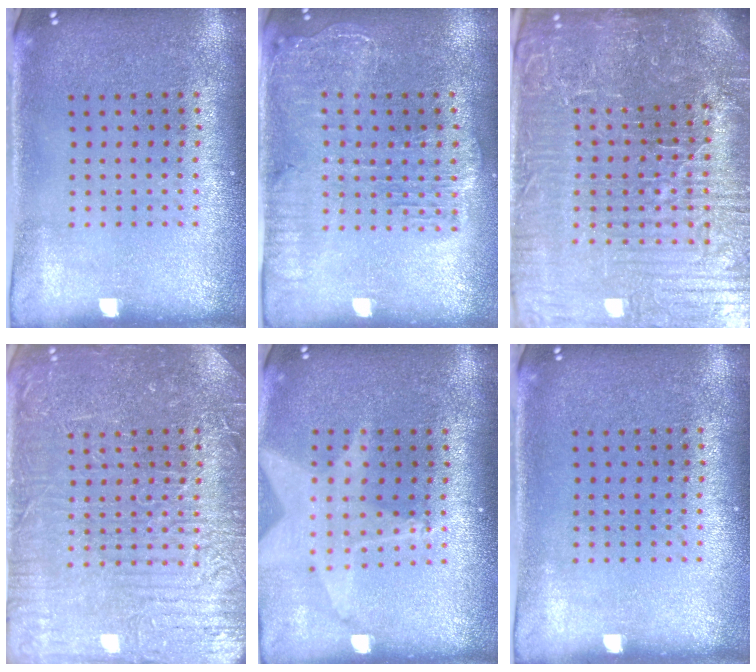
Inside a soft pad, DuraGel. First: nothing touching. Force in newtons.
{"total": 2.0, "press": 1.8, "slide": 0.8}
{"total": 7.2, "press": 6.4, "slide": 3.3}
{"total": 4.6, "press": 4.6, "slide": 0.6}
{"total": 2.0, "press": 1.5, "slide": 1.3}
{"total": 0.0}